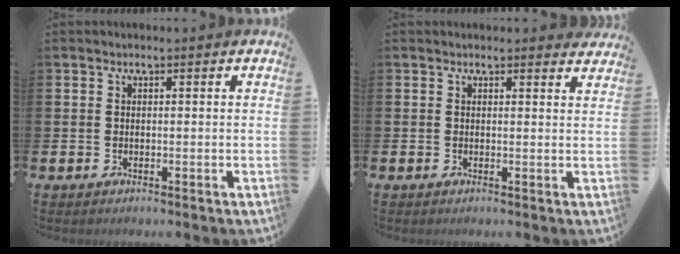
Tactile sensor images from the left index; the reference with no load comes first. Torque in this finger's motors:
{"motor_torque": [0.76, -1.40, 0.21, 0.13]}